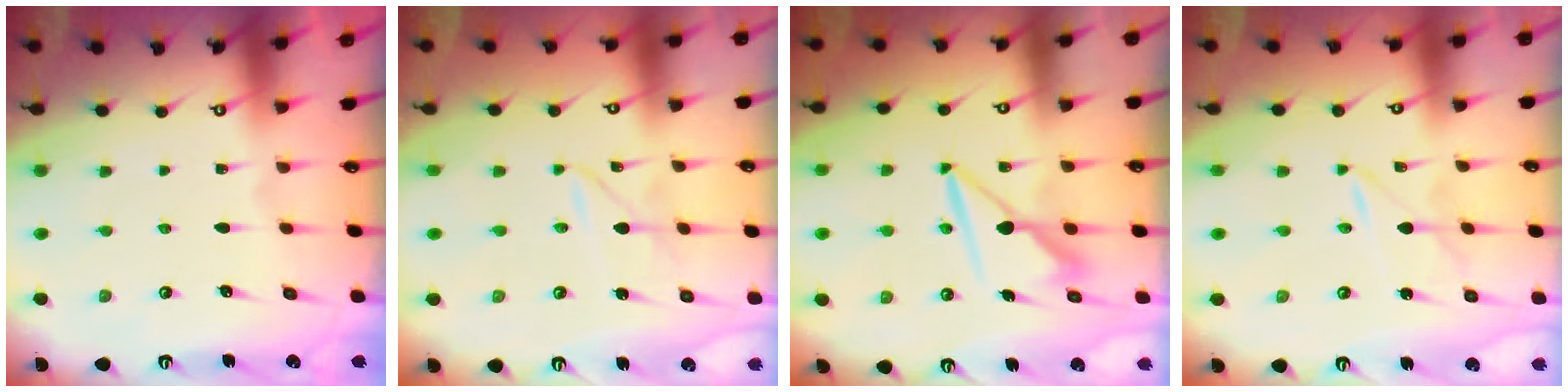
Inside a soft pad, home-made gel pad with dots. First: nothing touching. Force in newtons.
{"total": 2.1, "press": 2.1, "slide": 0.1}
{"total": 7.7, "press": 7.7, "slide": 0.3}
{"total": 2.7, "press": 2.7, "slide": 0.3}